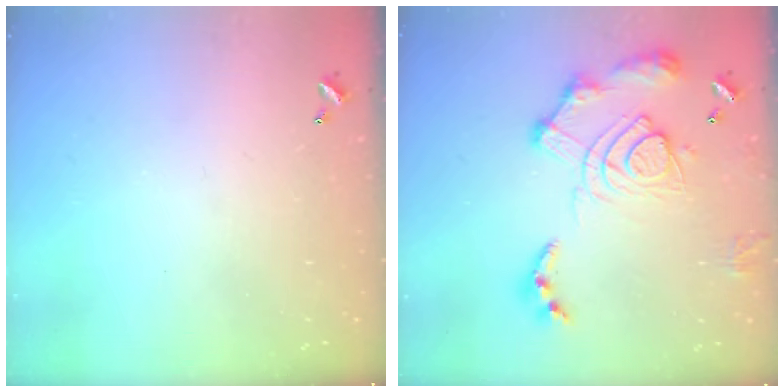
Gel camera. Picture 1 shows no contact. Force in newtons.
{"total": 17.1, "press": 17.0, "slide": 1.6}